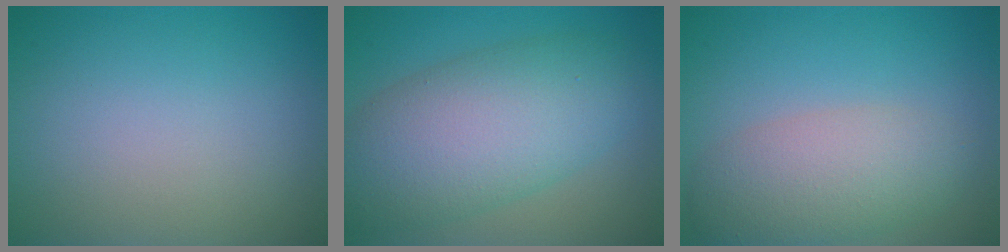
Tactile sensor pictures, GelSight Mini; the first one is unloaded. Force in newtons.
{"total": 9.2, "press": 9.2, "slide": 0.4}
{"total": 5.0, "press": 5.0, "slide": 0.2}